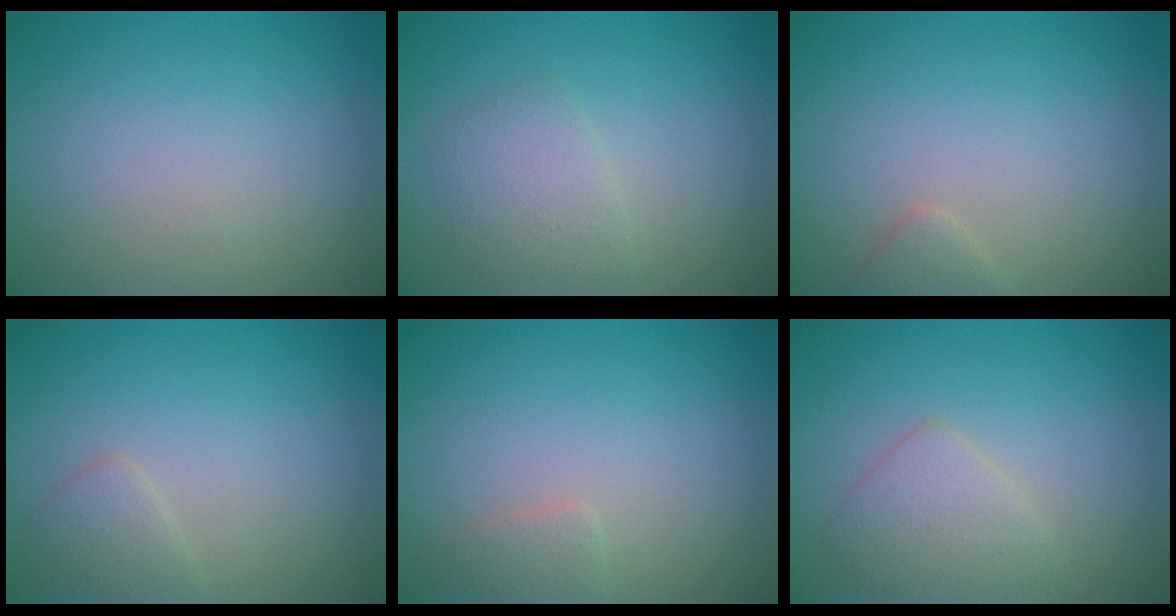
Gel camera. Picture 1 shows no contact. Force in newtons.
{"total": 2.2, "press": 2.2, "slide": 0.0}
{"total": 1.2, "press": 1.2, "slide": 0.1}
{"total": 1.6, "press": 1.6, "slide": 0.1}
{"total": 1.2, "press": 1.2, "slide": 0.0}
{"total": 2.7, "press": 2.7, "slide": 0.2}